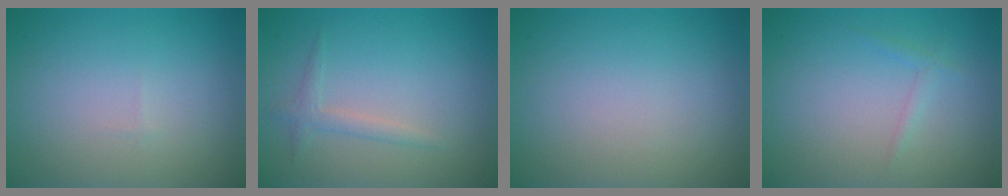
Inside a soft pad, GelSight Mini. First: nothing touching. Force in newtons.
{"total": 1.4, "press": 1.4, "slide": 0.1}
{"total": 0.0}
{"total": 0.9, "press": 0.9, "slide": 0.1}